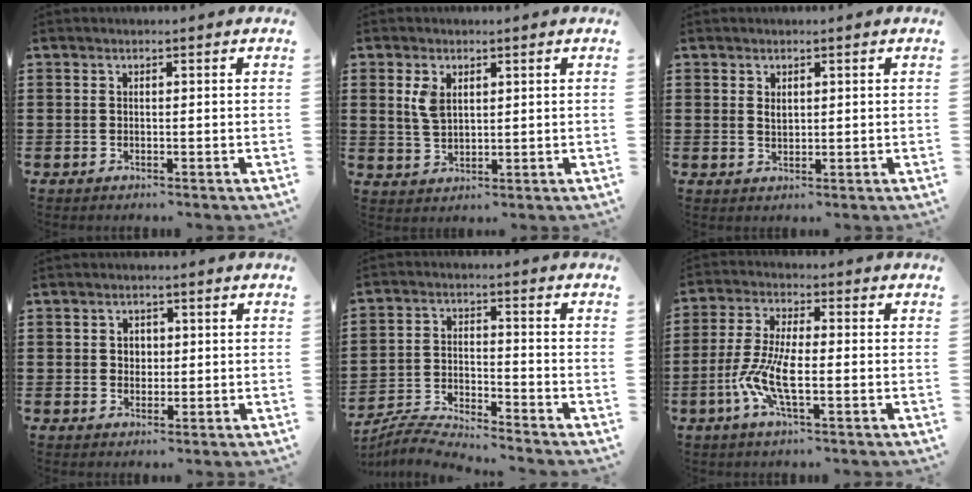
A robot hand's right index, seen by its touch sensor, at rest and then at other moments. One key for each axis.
{"total": 3.4, "fx": 1.3, "fy": 1.9, "fz": 2.5, "tx": -0.055, "ty": 0.007, "tz": 0.023}
{"total": 1.4, "fx": 0.6, "fy": 0.8, "fz": 0.9, "tx": -0.012, "ty": 0.000, "tz": 0.010}
{"total": 1.9, "fx": 0.3, "fy": 1.7, "fz": 0.7, "tx": -0.020, "ty": 0.010, "tz": 0.003}
{"total": 5.3, "fx": -5.2, "fy": -0.2, "fz": 0.6, "tx": -0.026, "ty": -0.002, "tz": -0.108}
{"total": 8.0, "fx": -2.5, "fy": 2.4, "fz": 7.2, "tx": -0.169, "ty": -0.015, "tz": -0.055}